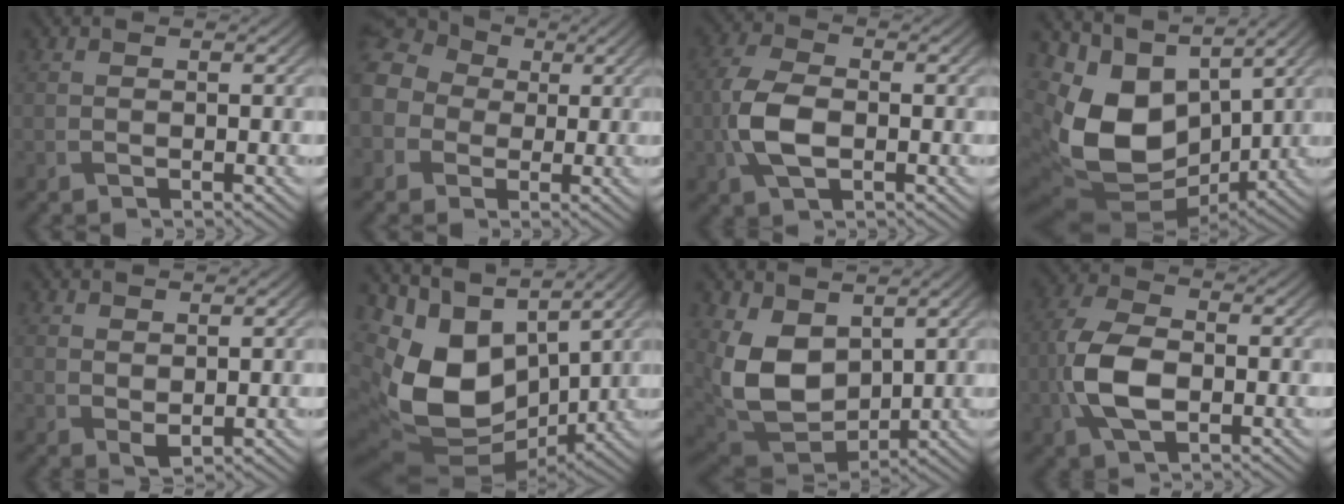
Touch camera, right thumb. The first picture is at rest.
{"total": 10.6, "force": [0.5, 9.3, 5.1], "torque": [-0.149, 0.010, -0.025]}
{"total": 6.5, "force": [-1.2, 3.6, 5.3], "torque": [-0.133, -0.001, -0.029]}
{"total": 13.9, "force": [1.7, 9.4, 10.1], "torque": [-0.228, -0.017, 0.032]}
{"total": 2.0, "force": [1.2, 0.9, 1.2], "torque": [-0.028, -0.005, 0.028]}
{"total": 15.4, "force": [1.8, 10.2, 11.4], "torque": [-0.261, -0.015, 0.037]}
{"total": 10.9, "force": [3.2, 7.2, 7.6], "torque": [-0.193, -0.012, 0.068]}
{"total": 7.9, "force": [-1.4, 4.4, 6.4], "torque": [-0.154, 0.002, -0.034]}